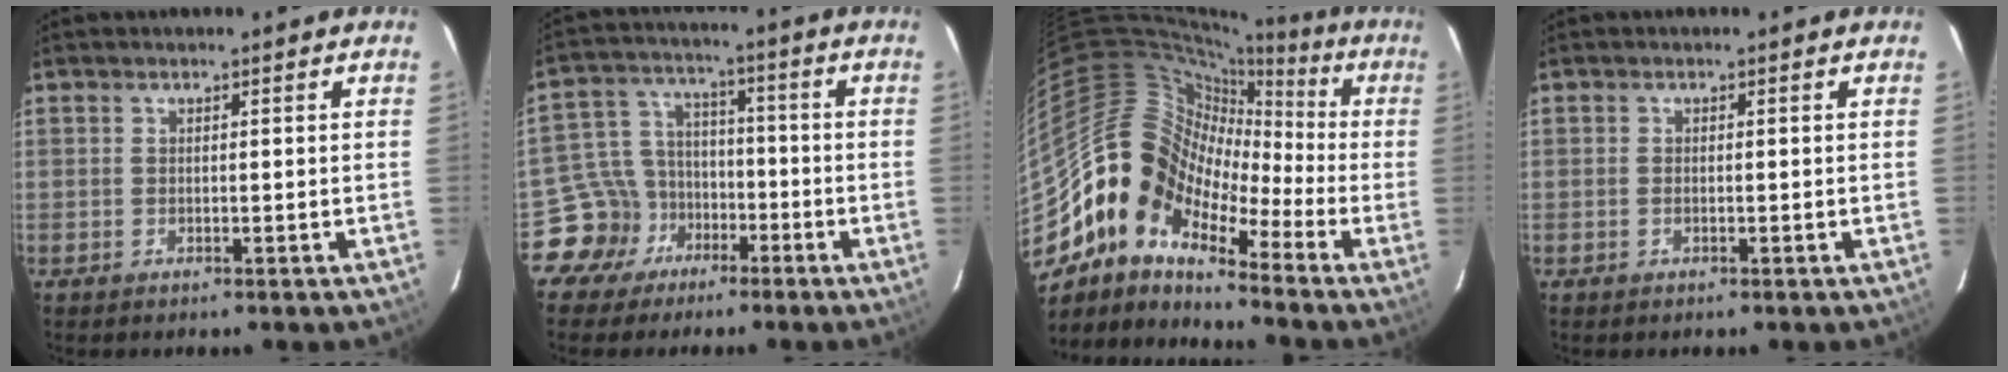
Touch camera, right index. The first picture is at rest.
{"total": 9.4, "force": [-5.5, 7.6, 0.7], "torque": [-0.030, 0.036, -0.091]}
{"total": 13.2, "force": [-7.6, 8.5, 6.7], "torque": [-0.105, 0.012, -0.173]}
{"total": 0.6, "force": [-0.2, 0.4, 0.5], "torque": [-0.012, 0.000, -0.004]}